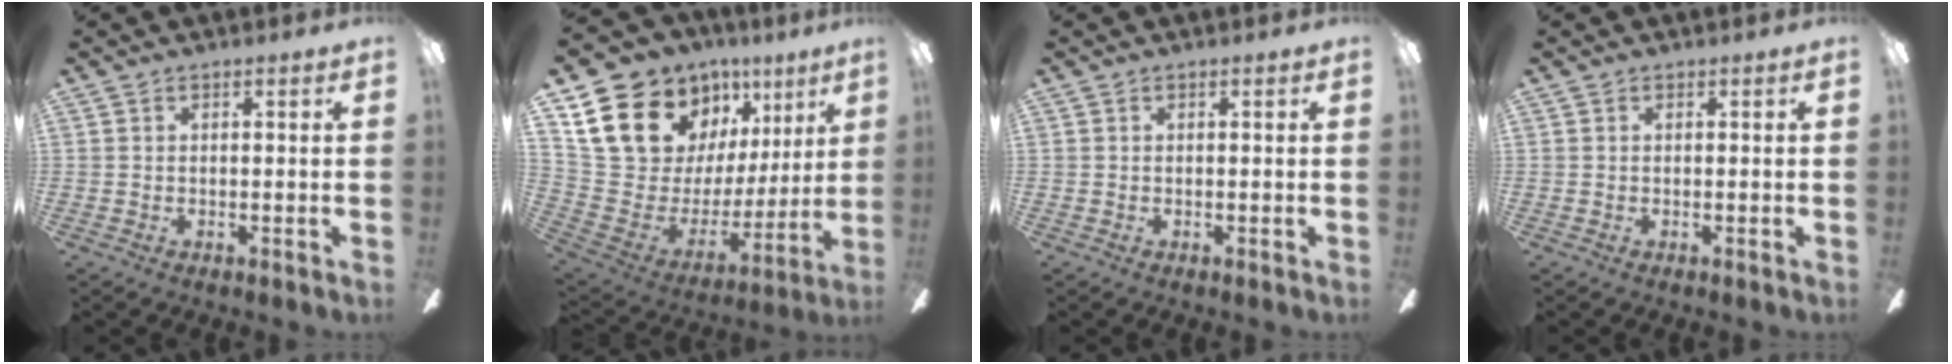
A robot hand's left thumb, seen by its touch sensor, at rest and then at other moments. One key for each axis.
{"total": 19.3, "fx": 10.9, "fy": 13.7, "fz": 8.0, "tx": -0.153, "ty": -0.060, "tz": 0.230}
{"total": 0.0}
{"total": 0.0}